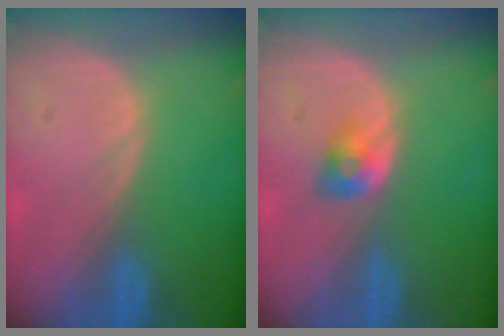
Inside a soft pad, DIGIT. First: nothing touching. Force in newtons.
{"total": 2.7, "press": 2.4, "slide": 1.2}